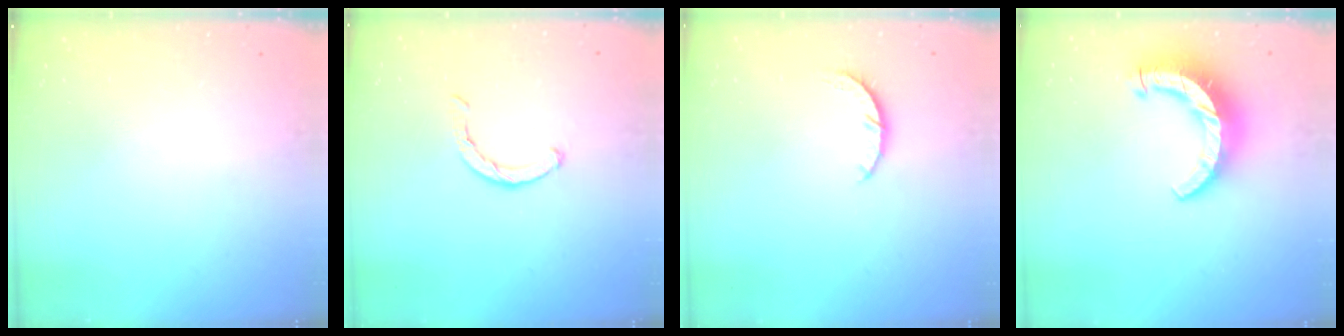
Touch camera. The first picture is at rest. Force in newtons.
{"total": 2.1, "press": 2.1, "slide": 0.3}
{"total": 3.0, "press": 3.0, "slide": 0.4}
{"total": 10.5, "press": 10.5, "slide": 1.2}